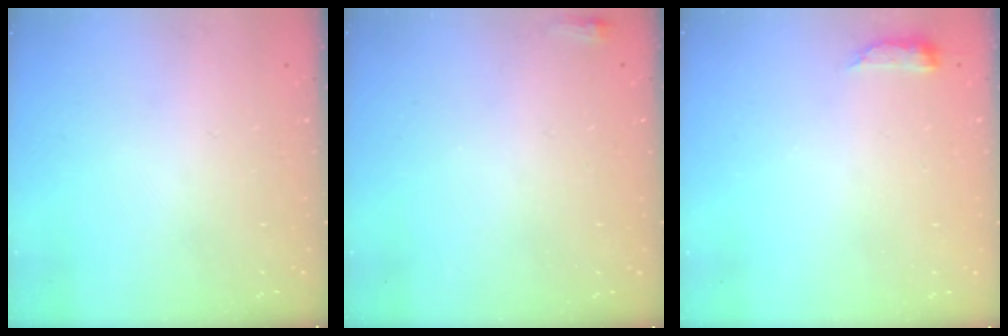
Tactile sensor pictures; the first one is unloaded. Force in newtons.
{"total": 2.9, "press": 2.6, "slide": 1.1}
{"total": 3.6, "press": 3.5, "slide": 0.7}